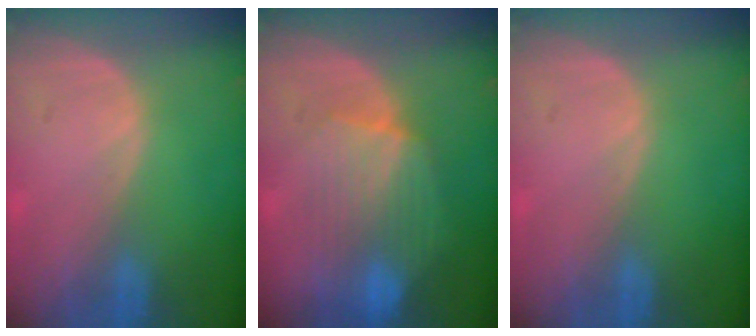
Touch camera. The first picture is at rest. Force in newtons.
{"total": 8.4, "press": 8.0, "slide": 2.7}
{"total": 0.0}